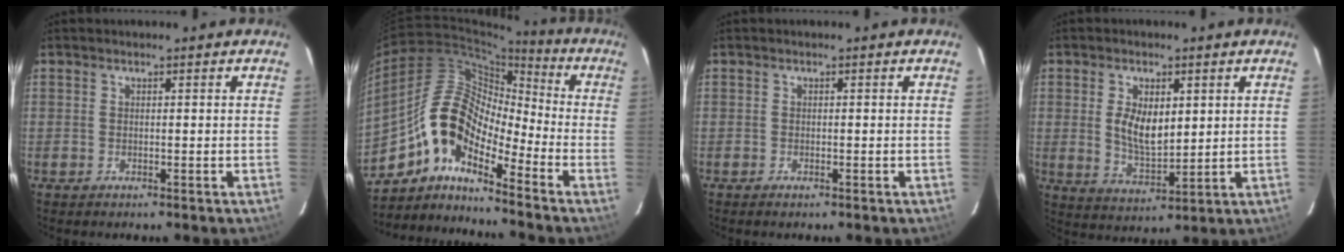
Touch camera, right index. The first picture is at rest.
{"total": 12.4, "force": [-7.9, 4.9, 8.3], "torque": [-0.137, 0.019, -0.168]}
{"total": 0.5, "force": [-0.5, 0.2, 0.2], "torque": [-0.006, -0.001, -0.008]}
{"total": 7.9, "force": [1.6, 4.0, 6.6], "torque": [-0.126, -0.003, 0.037]}